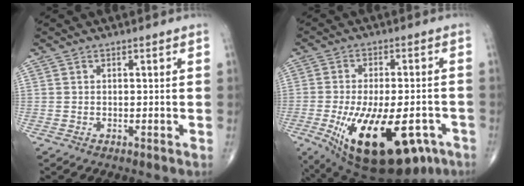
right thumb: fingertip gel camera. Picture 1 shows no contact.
{"total": 22.8, "force": [-9.6, 10.2, 17.9], "torque": [-0.273, -0.006, -0.128]}